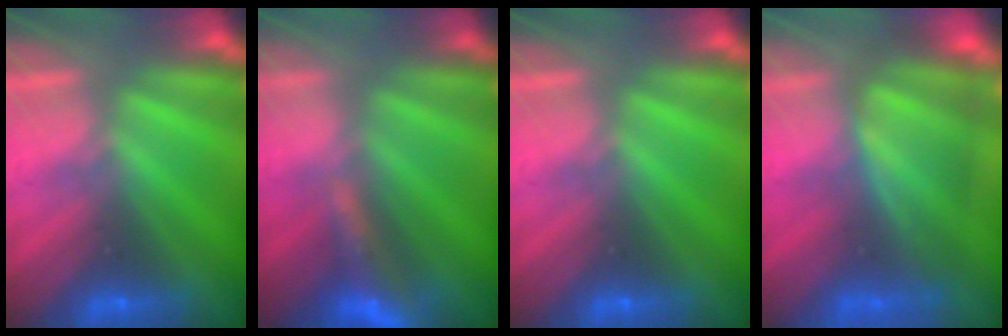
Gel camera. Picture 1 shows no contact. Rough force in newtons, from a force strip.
{"total": 9.7}
{"total": 0.0}
{"total": 4.6}